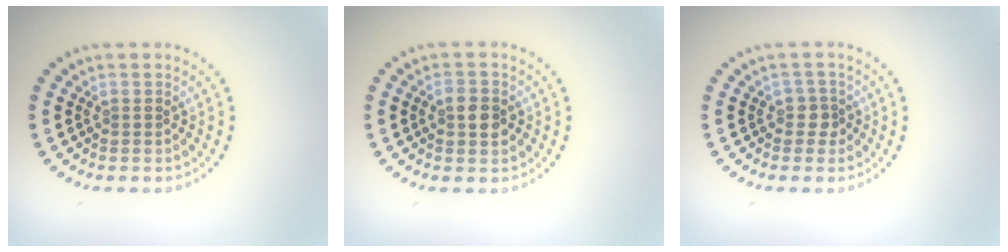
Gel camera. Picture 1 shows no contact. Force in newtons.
{"total": 2.6, "press": 2.6, "slide": 0.1}
{"total": 1.4, "press": 1.2, "slide": 0.8}